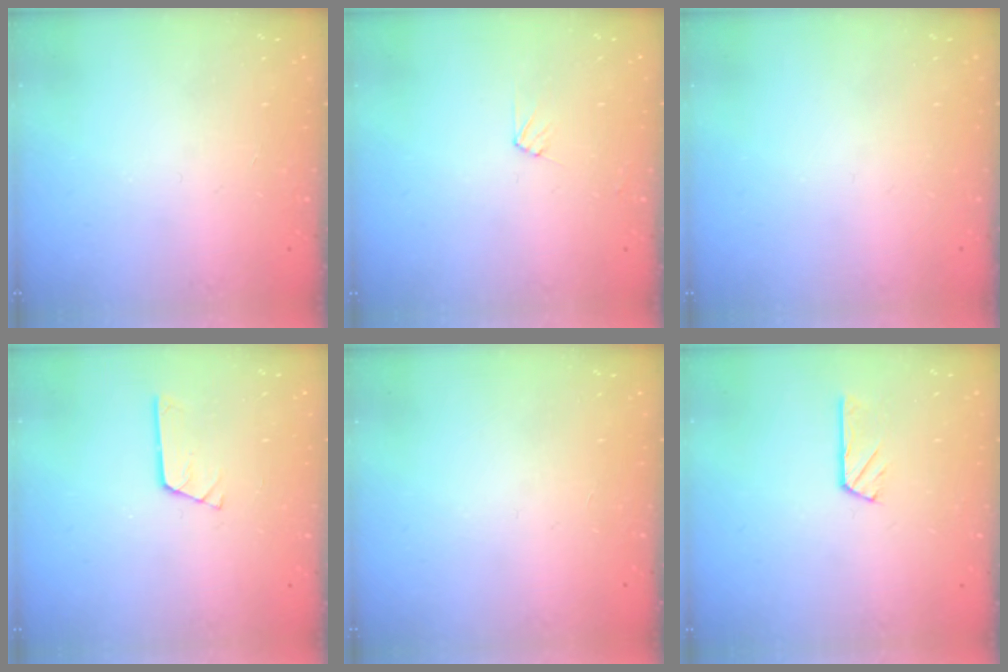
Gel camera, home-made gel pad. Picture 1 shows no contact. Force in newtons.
{"total": 7.0, "press": 7.0, "slide": 0.7}
{"total": 0.0}
{"total": 2.7, "press": 2.7, "slide": 0.3}
{"total": 0.0}
{"total": 3.2, "press": 3.2, "slide": 0.1}